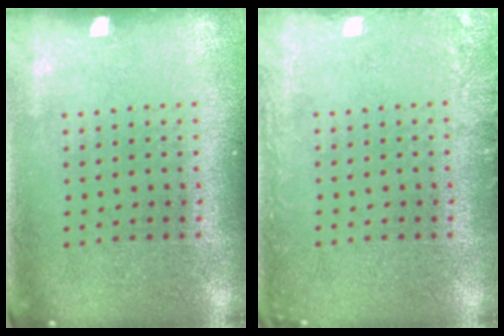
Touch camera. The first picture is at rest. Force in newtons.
{"total": 1.7, "press": 1.7, "slide": 0.3}